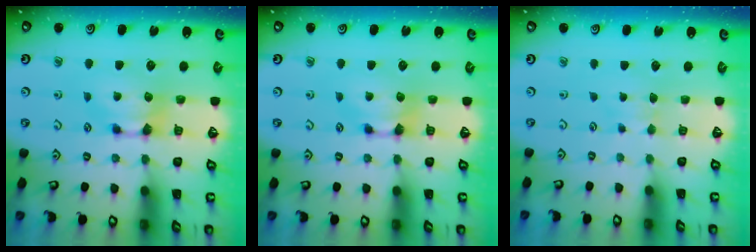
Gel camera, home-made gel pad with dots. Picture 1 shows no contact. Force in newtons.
{"total": 0.0}
{"total": 2.1, "press": 2.1, "slide": 0.3}